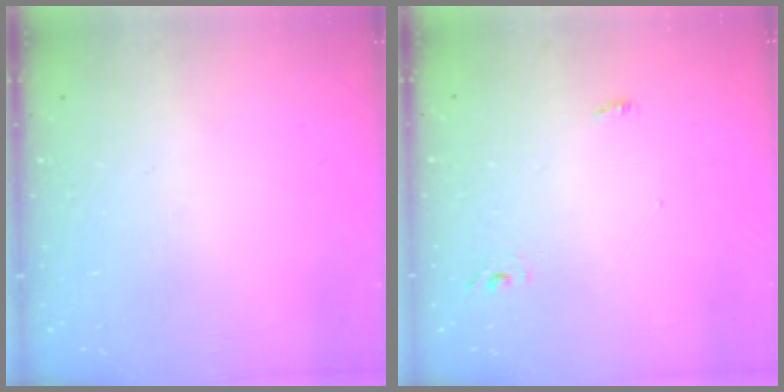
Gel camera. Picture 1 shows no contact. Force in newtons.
{"total": 2.9, "press": 2.7, "slide": 1.0}